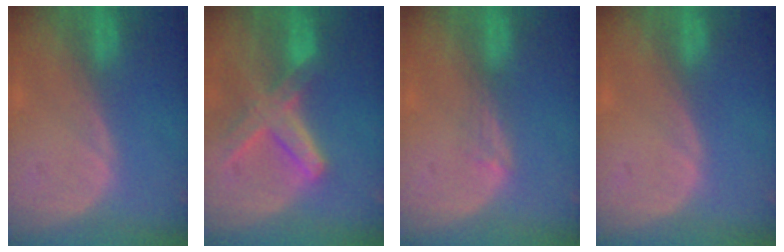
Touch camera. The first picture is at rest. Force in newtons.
{"total": 8.2, "press": 7.1, "slide": 4.0}
{"total": 1.8, "press": 1.3, "slide": 1.2}
{"total": 0.6, "press": 0.1, "slide": 0.6}